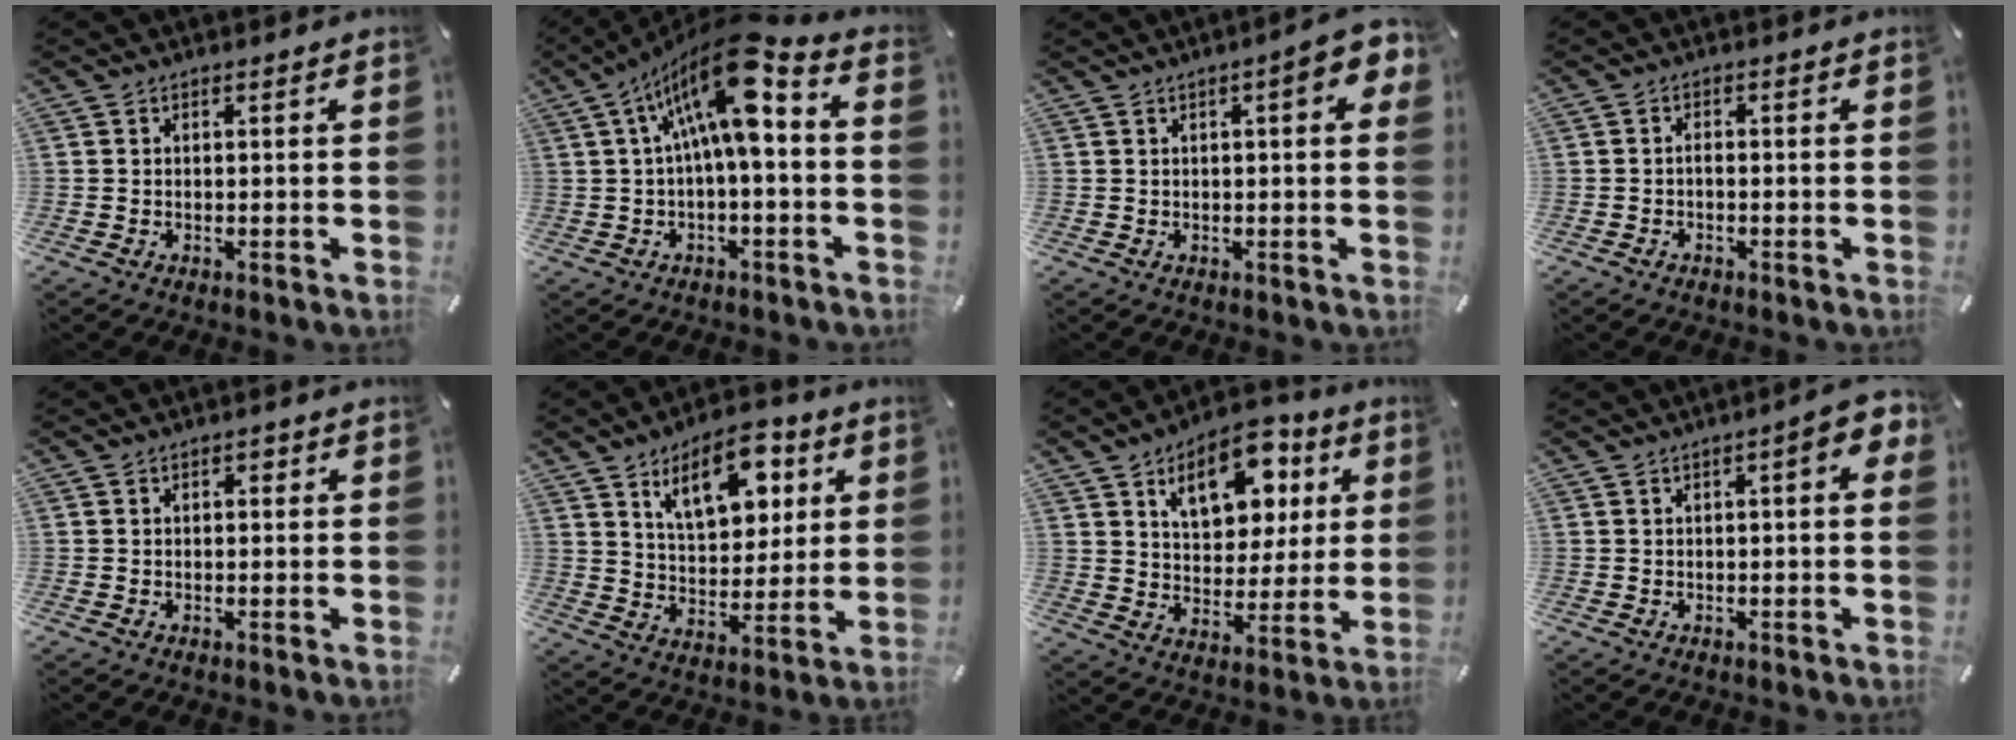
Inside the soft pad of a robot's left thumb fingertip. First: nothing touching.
{"total": 16.0, "force": [4.8, 5.2, 14.3], "torque": [-0.257, -0.024, 0.074]}
{"total": 7.3, "force": [2.6, 1.9, 6.6], "torque": [-0.083, -0.012, 0.036]}
{"total": 1.3, "force": [-0.7, 0.6, 0.9], "torque": [-0.019, 0.002, -0.014]}
{"total": 1.1, "force": [0.3, 0.8, 0.7], "torque": [-0.006, 0.003, 0.002]}
{"total": 14.6, "force": [7.6, 8.2, 9.4], "torque": [-0.137, -0.020, 0.132]}
{"total": 15.2, "force": [7.5, 9.6, 9.1], "torque": [-0.139, -0.020, 0.134]}
{"total": 5.3, "force": [1.5, 1.4, 4.9], "torque": [-0.068, -0.005, 0.020]}